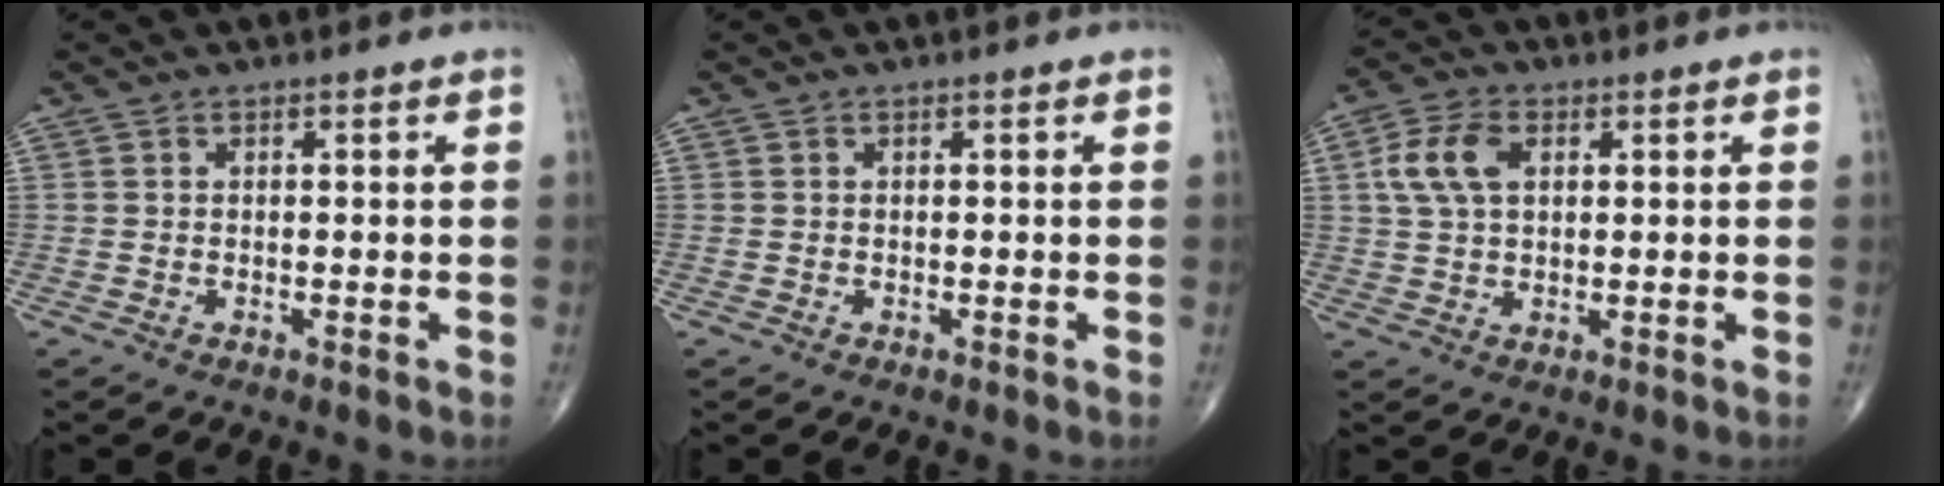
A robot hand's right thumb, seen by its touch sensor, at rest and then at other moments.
{"total": 0.0}
{"total": 7.5, "force": [2.0, 4.7, 5.6], "torque": [-0.112, 0.008, 0.037]}